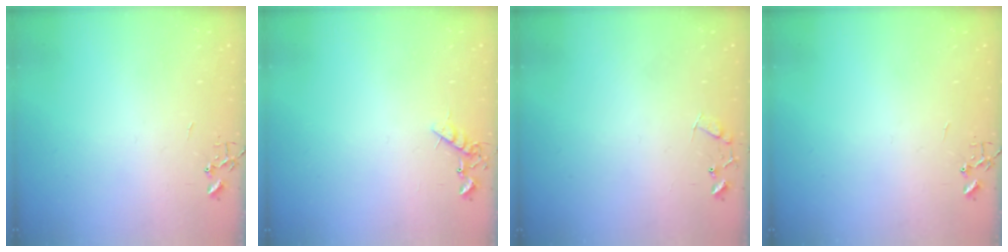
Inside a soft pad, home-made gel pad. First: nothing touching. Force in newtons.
{"total": 6.3, "press": 6.2, "slide": 0.9}
{"total": 8.1, "press": 8.1, "slide": 0.5}
{"total": 0.0}